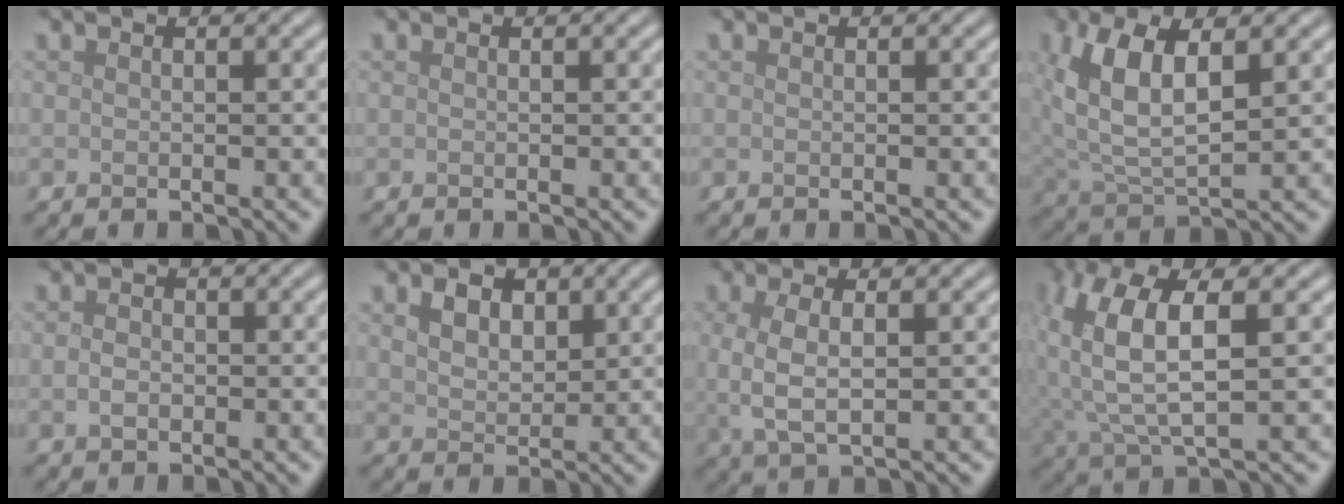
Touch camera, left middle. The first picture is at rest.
{"total": 0.0}
{"total": 0.0}
{"total": 7.0, "force": [2.4, 3.3, 5.6], "torque": [-0.123, 0.005, 0.044]}
{"total": 1.4, "force": [-0.3, 1.0, 0.9], "torque": [-0.020, -0.001, -0.008]}
{"total": 2.9, "force": [1.4, 1.9, 1.7], "torque": [-0.035, 0.000, 0.023]}
{"total": 3.9, "force": [0.0, 1.7, 3.5], "torque": [-0.085, -0.004, 0.001]}
{"total": 7.4, "force": [1.7, 2.7, 6.7], "torque": [-0.146, 0.005, 0.030]}